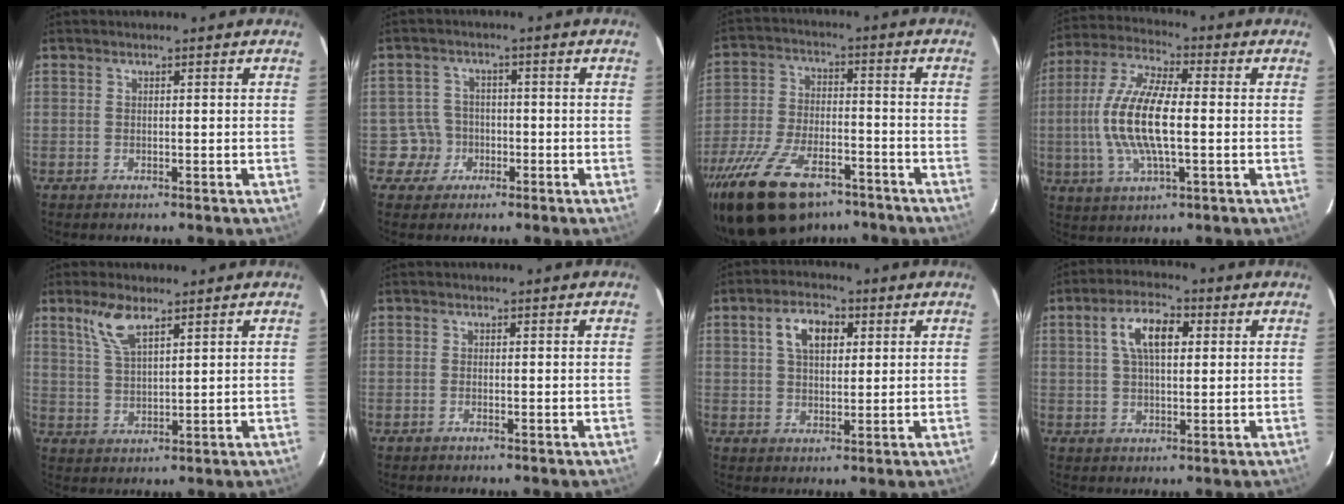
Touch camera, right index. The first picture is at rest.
{"total": 4.5, "force": [-1.7, 4.1, -0.3], "torque": [0.005, 0.020, -0.031]}
{"total": 20.1, "force": [-14.1, 9.5, 10.9], "torque": [-0.232, -0.026, -0.236]}
{"total": 14.4, "force": [-0.9, 4.8, 13.6], "torque": [-0.279, 0.004, -0.020]}
{"total": 6.4, "force": [4.2, 2.2, 4.3], "torque": [-0.088, 0.005, 0.089]}
{"total": 0.5, "force": [-0.2, 0.1, 0.4], "torque": [-0.009, 0.000, -0.006]}
{"total": 6.8, "force": [2.4, 4.0, 5.0], "torque": [-0.089, 0.020, 0.043]}
{"total": 7.7, "force": [2.2, 3.7, 6.4], "torque": [-0.117, 0.019, 0.039]}